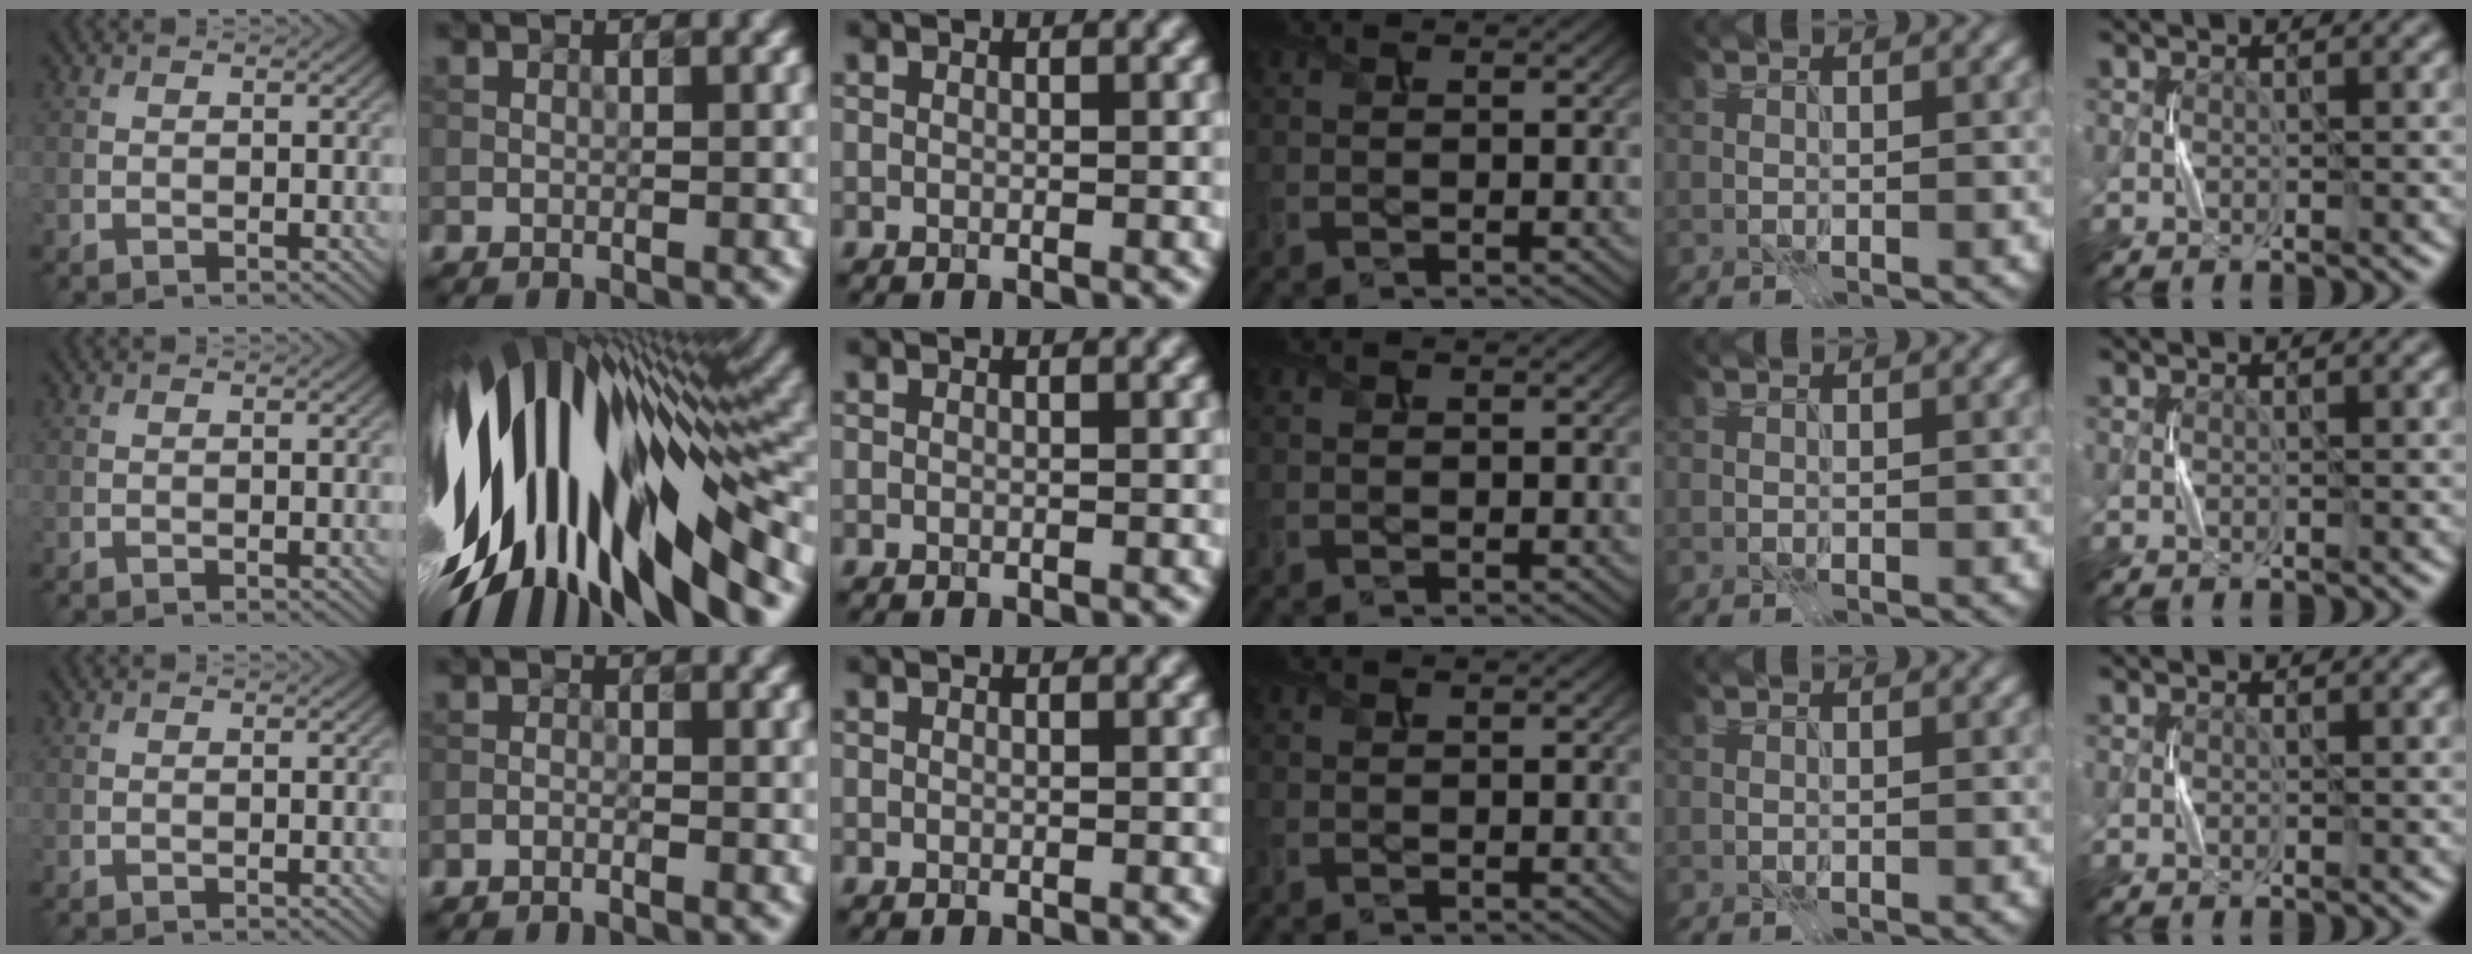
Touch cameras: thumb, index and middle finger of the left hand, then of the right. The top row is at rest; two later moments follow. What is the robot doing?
{"motion": "press", "object": "sticky note"}